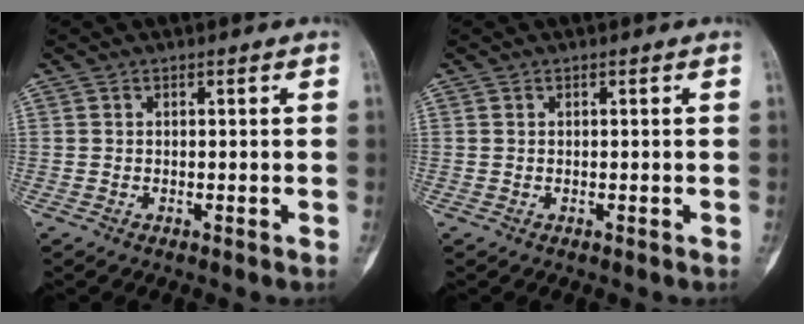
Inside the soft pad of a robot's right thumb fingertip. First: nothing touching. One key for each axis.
{"total": 0.0}